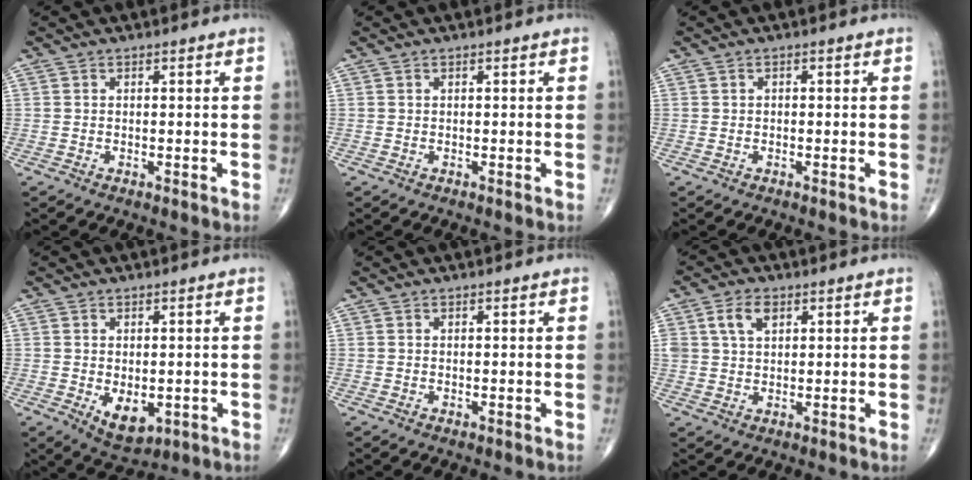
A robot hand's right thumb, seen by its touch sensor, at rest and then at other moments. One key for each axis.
{"total": 0.0}
{"total": 0.0}
{"total": 6.4, "fx": -1.4, "fy": 3.7, "fz": 5.0, "tx": -0.062, "ty": -0.010, "tz": -0.009}
{"total": 0.0}
{"total": 5.0, "fx": 2.0, "fy": 3.1, "fz": 3.3, "tx": -0.056, "ty": 0.002, "tz": 0.040}